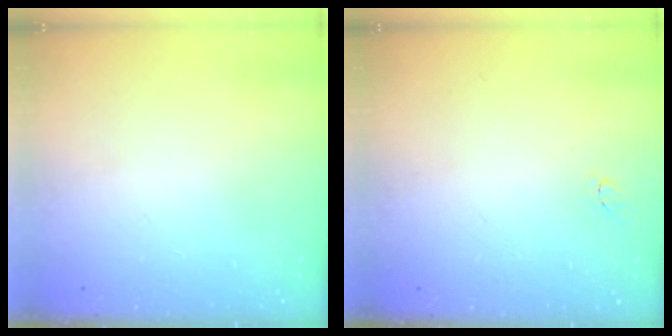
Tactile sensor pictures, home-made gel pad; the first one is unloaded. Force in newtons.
{"total": 3.1, "press": 3.1, "slide": 0.2}